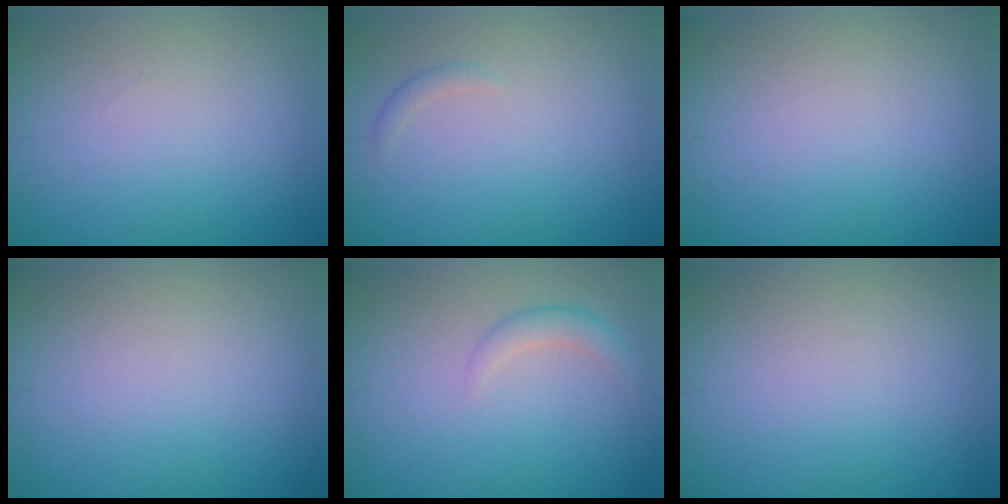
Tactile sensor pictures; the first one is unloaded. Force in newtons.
{"total": 0.7, "press": 0.7, "slide": 0.0}
{"total": 0.0}
{"total": 0.0}
{"total": 1.5, "press": 1.5, "slide": 0.1}
{"total": 0.0}